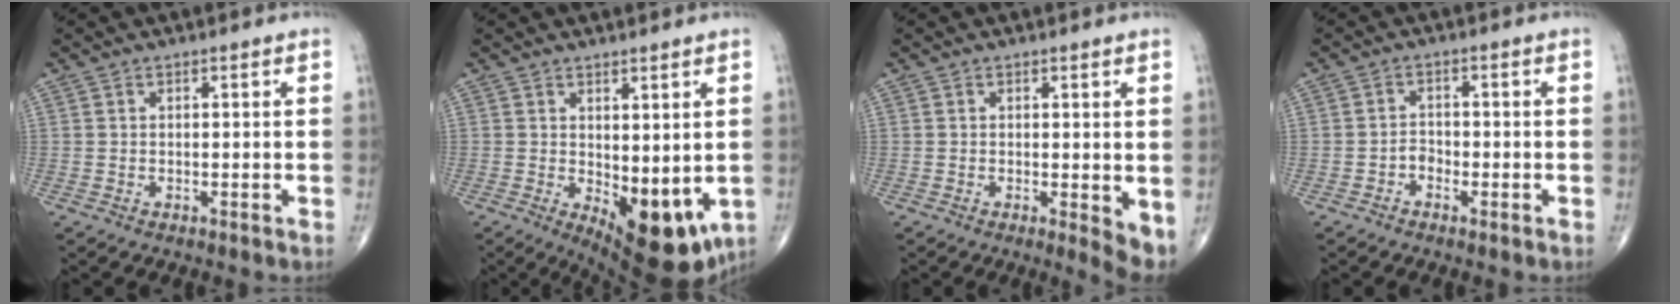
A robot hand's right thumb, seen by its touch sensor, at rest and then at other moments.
{"total": 12.0, "force": [-1.8, 5.5, 10.5], "torque": [-0.124, -0.023, -0.003]}
{"total": 4.2, "force": [-0.1, 1.4, 4.0], "torque": [-0.052, -0.012, -0.004]}
{"total": 1.8, "force": [-1.1, 1.2, 0.8], "torque": [-0.005, 0.008, -0.025]}